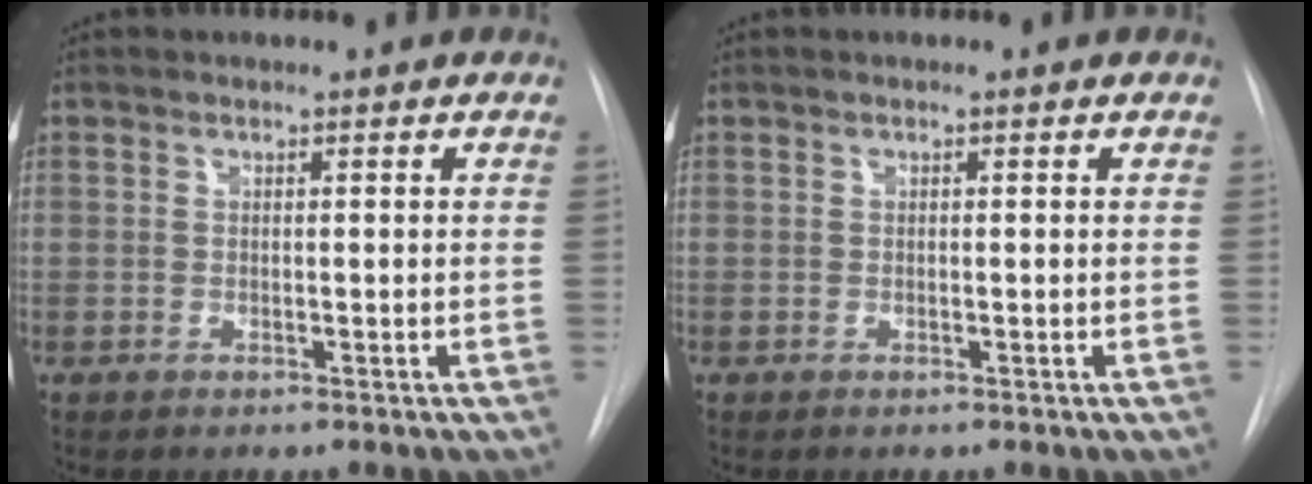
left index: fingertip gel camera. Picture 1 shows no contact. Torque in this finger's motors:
{"motor_torque": [-0.03, 0.03, 0.00, 0.00]}